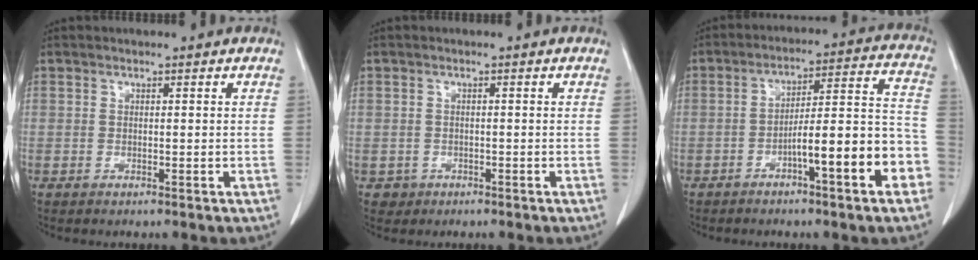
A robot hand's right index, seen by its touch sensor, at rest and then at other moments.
{"total": 1.9, "force": [-0.8, 1.7, -0.1], "torque": [0.001, 0.007, -0.011]}
{"total": 13.1, "force": [-5.5, 1.5, 11.8], "torque": [-0.158, 0.036, -0.077]}